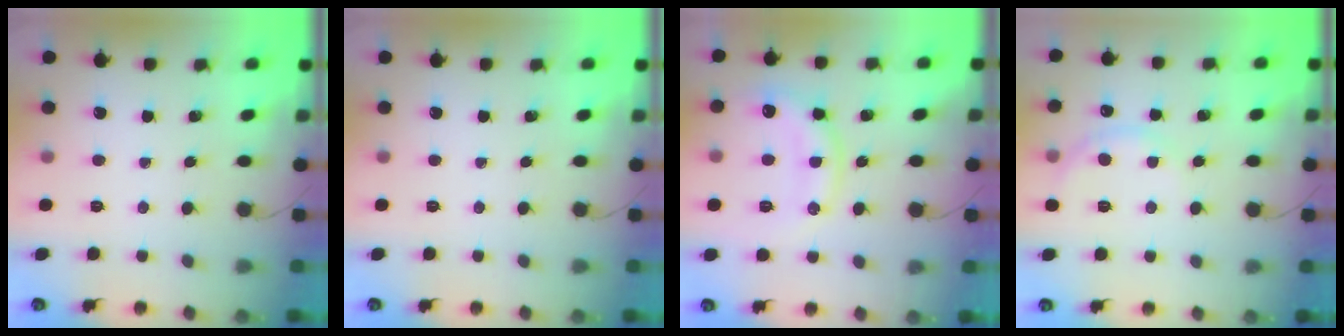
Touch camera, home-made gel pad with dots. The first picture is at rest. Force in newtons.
{"total": 0.0}
{"total": 14.7, "press": 14.7, "slide": 1.0}
{"total": 3.9, "press": 3.7, "slide": 1.0}